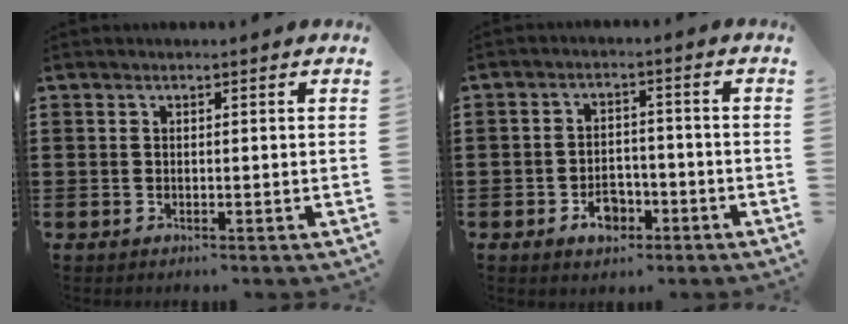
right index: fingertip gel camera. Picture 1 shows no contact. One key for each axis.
{"total": 4.4, "fx": -2.4, "fy": 2.8, "fz": 2.5, "tx": -0.035, "ty": 0.003, "tz": -0.045}